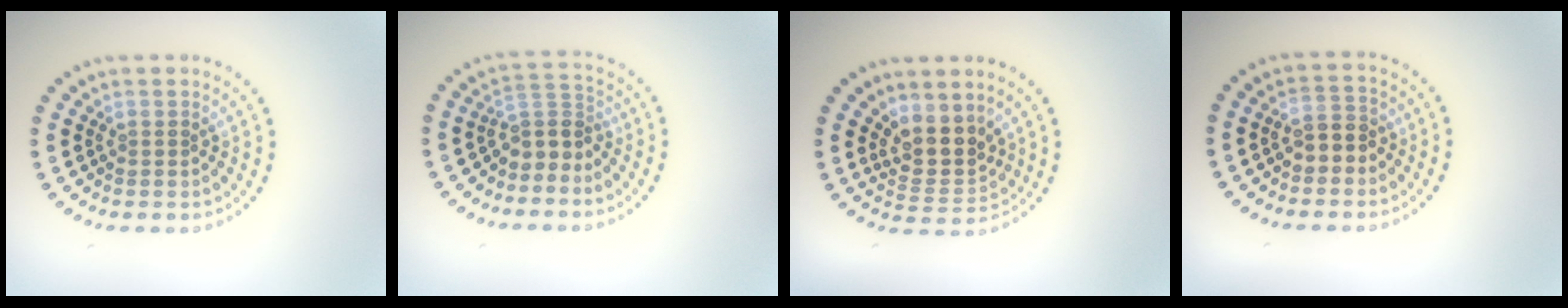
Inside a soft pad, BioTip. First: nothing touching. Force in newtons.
{"total": 2.9, "press": 2.1, "slide": 2.0}
{"total": 3.4, "press": 2.6, "slide": 2.1}
{"total": 2.4, "press": 2.4, "slide": 0.7}